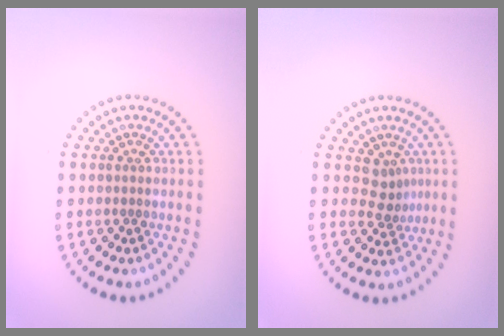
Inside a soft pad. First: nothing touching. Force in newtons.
{"total": 2.1, "press": 1.5, "slide": 1.5}